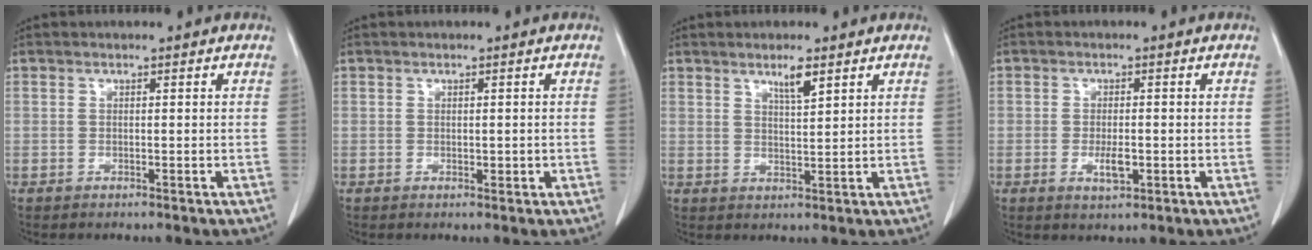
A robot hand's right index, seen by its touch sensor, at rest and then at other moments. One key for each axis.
{"total": 1.2, "fx": -0.1, "fy": 0.6, "fz": 1.1, "tx": -0.013, "ty": -0.002, "tz": 0.001}
{"total": 3.2, "fx": 2.1, "fy": 0.2, "fz": 2.4, "tx": -0.044, "ty": -0.005, "tz": 0.038}
{"total": 3.2, "fx": -0.8, "fy": 1.2, "fz": 2.9, "tx": -0.052, "ty": -0.002, "tz": -0.009}